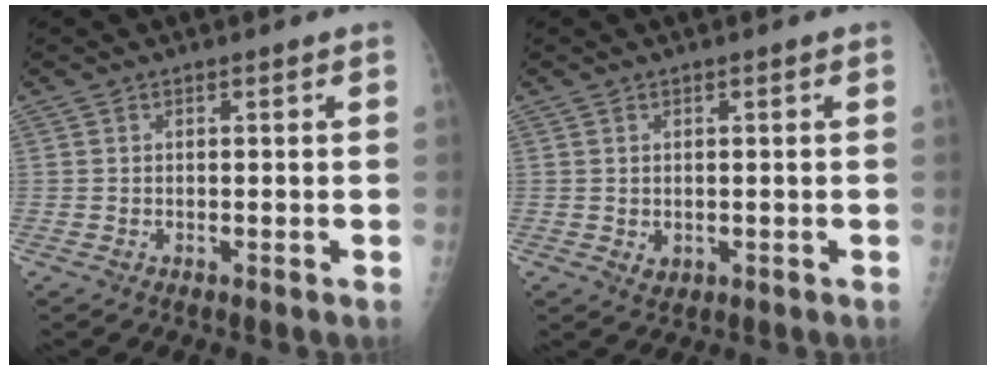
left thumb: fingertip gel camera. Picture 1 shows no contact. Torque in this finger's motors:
{"motor_torque": [-0.47, -0.13, 0.30, 0.03, 0.00]}